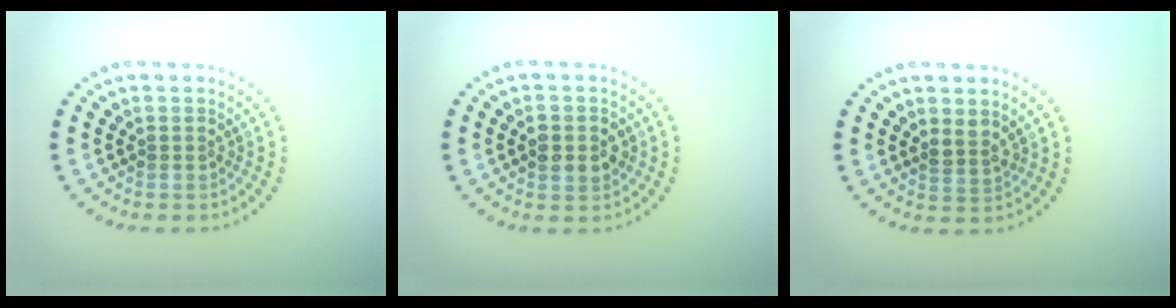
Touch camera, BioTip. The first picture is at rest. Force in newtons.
{"total": 2.9, "press": 2.9, "slide": 0.2}
{"total": 1.5, "press": 1.2, "slide": 0.9}